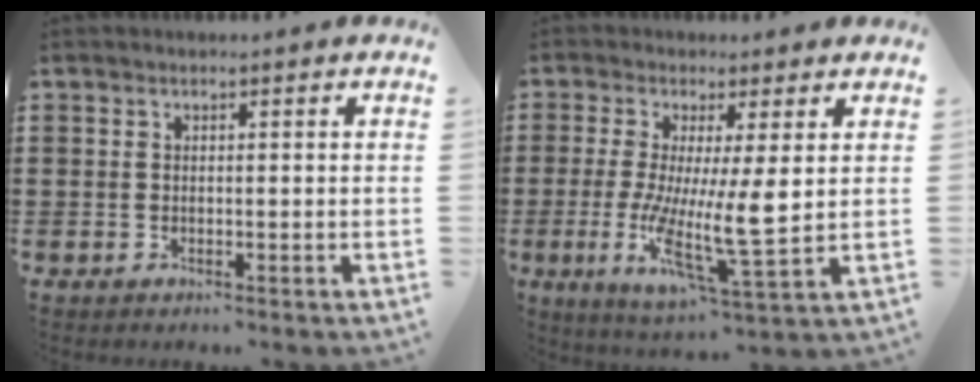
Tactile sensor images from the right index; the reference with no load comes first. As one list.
[{"total": 9.9, "force": [0.9, 1.8, 9.7], "torque": [-0.177, -0.027, 0.017]}]